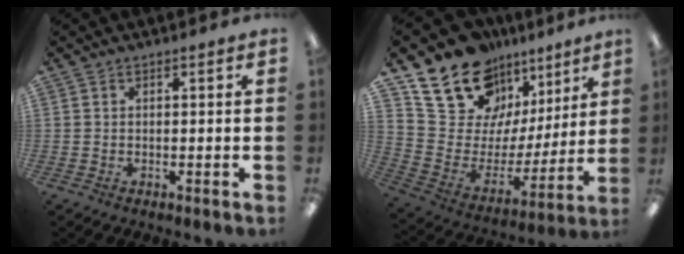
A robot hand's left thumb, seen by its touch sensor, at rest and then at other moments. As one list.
[{"total": 19.1, "force": [14.3, 10.9, 6.4], "torque": [-0.128, -0.106, 0.269]}]